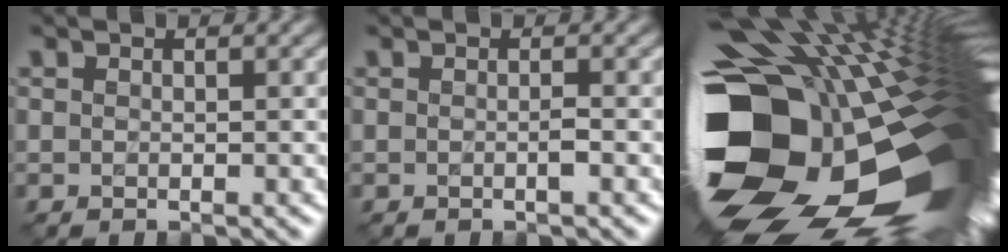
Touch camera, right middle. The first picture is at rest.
{"total": 0.9, "force": [-0.3, -0.1, 0.8], "torque": [-0.015, 0.001, -0.005]}
{"total": 21.0, "force": [-4.2, 12.9, 16.0], "torque": [-0.280, -0.010, -0.074]}